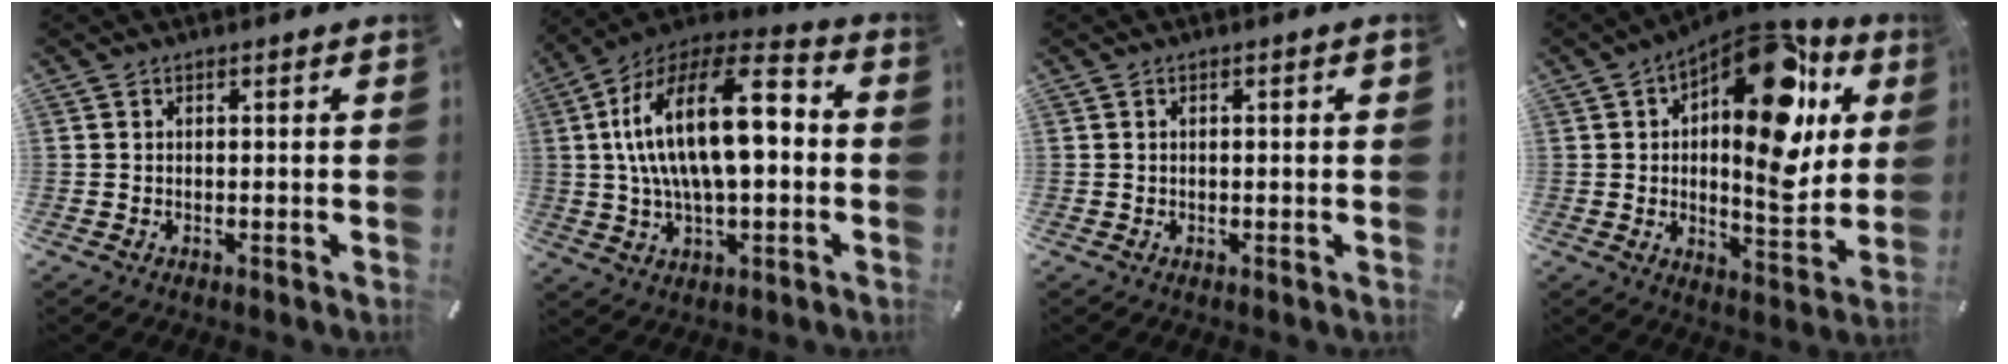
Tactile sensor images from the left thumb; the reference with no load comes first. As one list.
[{"total": 21.2, "force": [2.4, 10.8, 18.1], "torque": [-0.337, 0.001, 0.033]}, {"total": 1.4, "force": [0.0, 0.3, 1.4], "torque": [-0.024, 0.001, 0.000]}, {"total": 21.3, "force": [9.1, 10.0, 16.5], "torque": [-0.224, -0.060, 0.146]}]